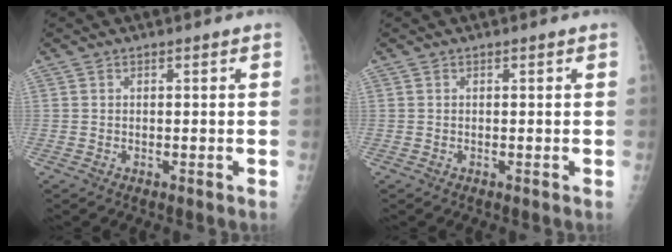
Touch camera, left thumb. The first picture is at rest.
{"total": 0.0}